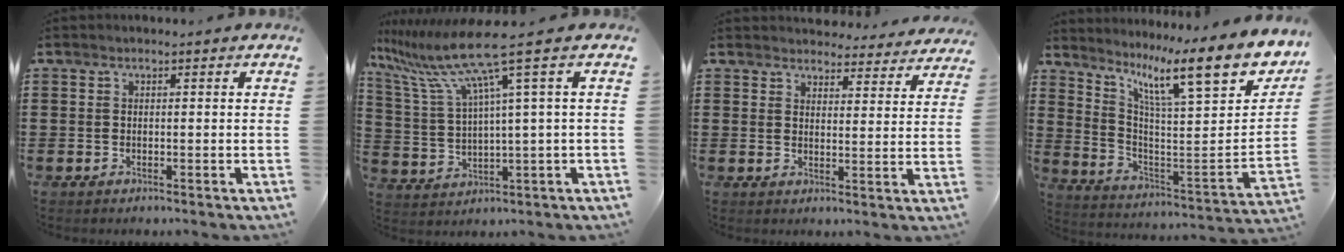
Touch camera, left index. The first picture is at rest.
{"total": 9.5, "force": [5.3, -0.5, 7.9], "torque": [-0.189, -0.033, 0.076]}
{"total": 4.0, "force": [3.9, 0.4, 0.1], "torque": [-0.010, -0.023, 0.069]}
{"total": 11.8, "force": [7.3, 1.9, 9.1], "torque": [-0.167, -0.062, 0.108]}